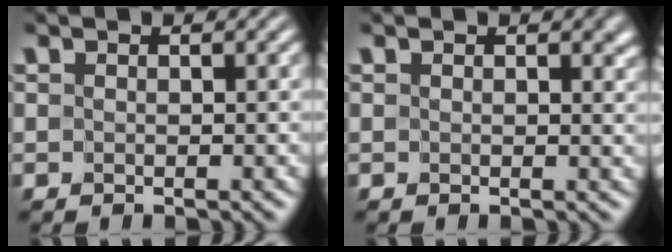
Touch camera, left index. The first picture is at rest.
{"total": 2.3, "force": [0.9, 1.3, 1.7], "torque": [-0.014, 0.000, 0.013]}